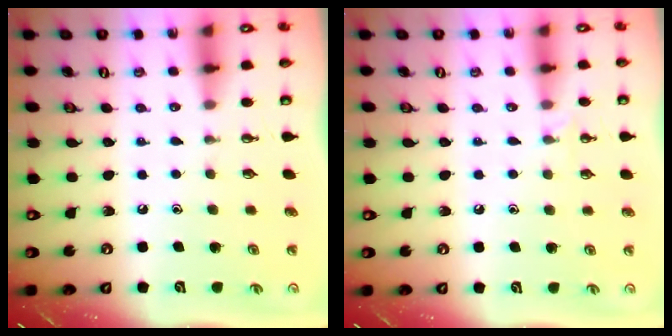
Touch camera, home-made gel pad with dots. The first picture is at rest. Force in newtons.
{"total": 3.8, "press": 3.7, "slide": 0.5}